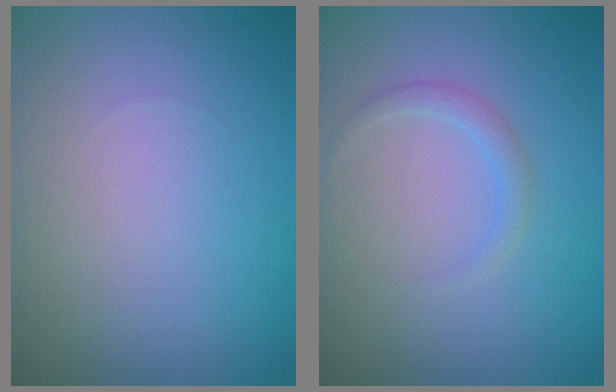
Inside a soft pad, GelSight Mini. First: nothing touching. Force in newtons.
{"total": 1.1, "press": 1.1, "slide": 0.1}